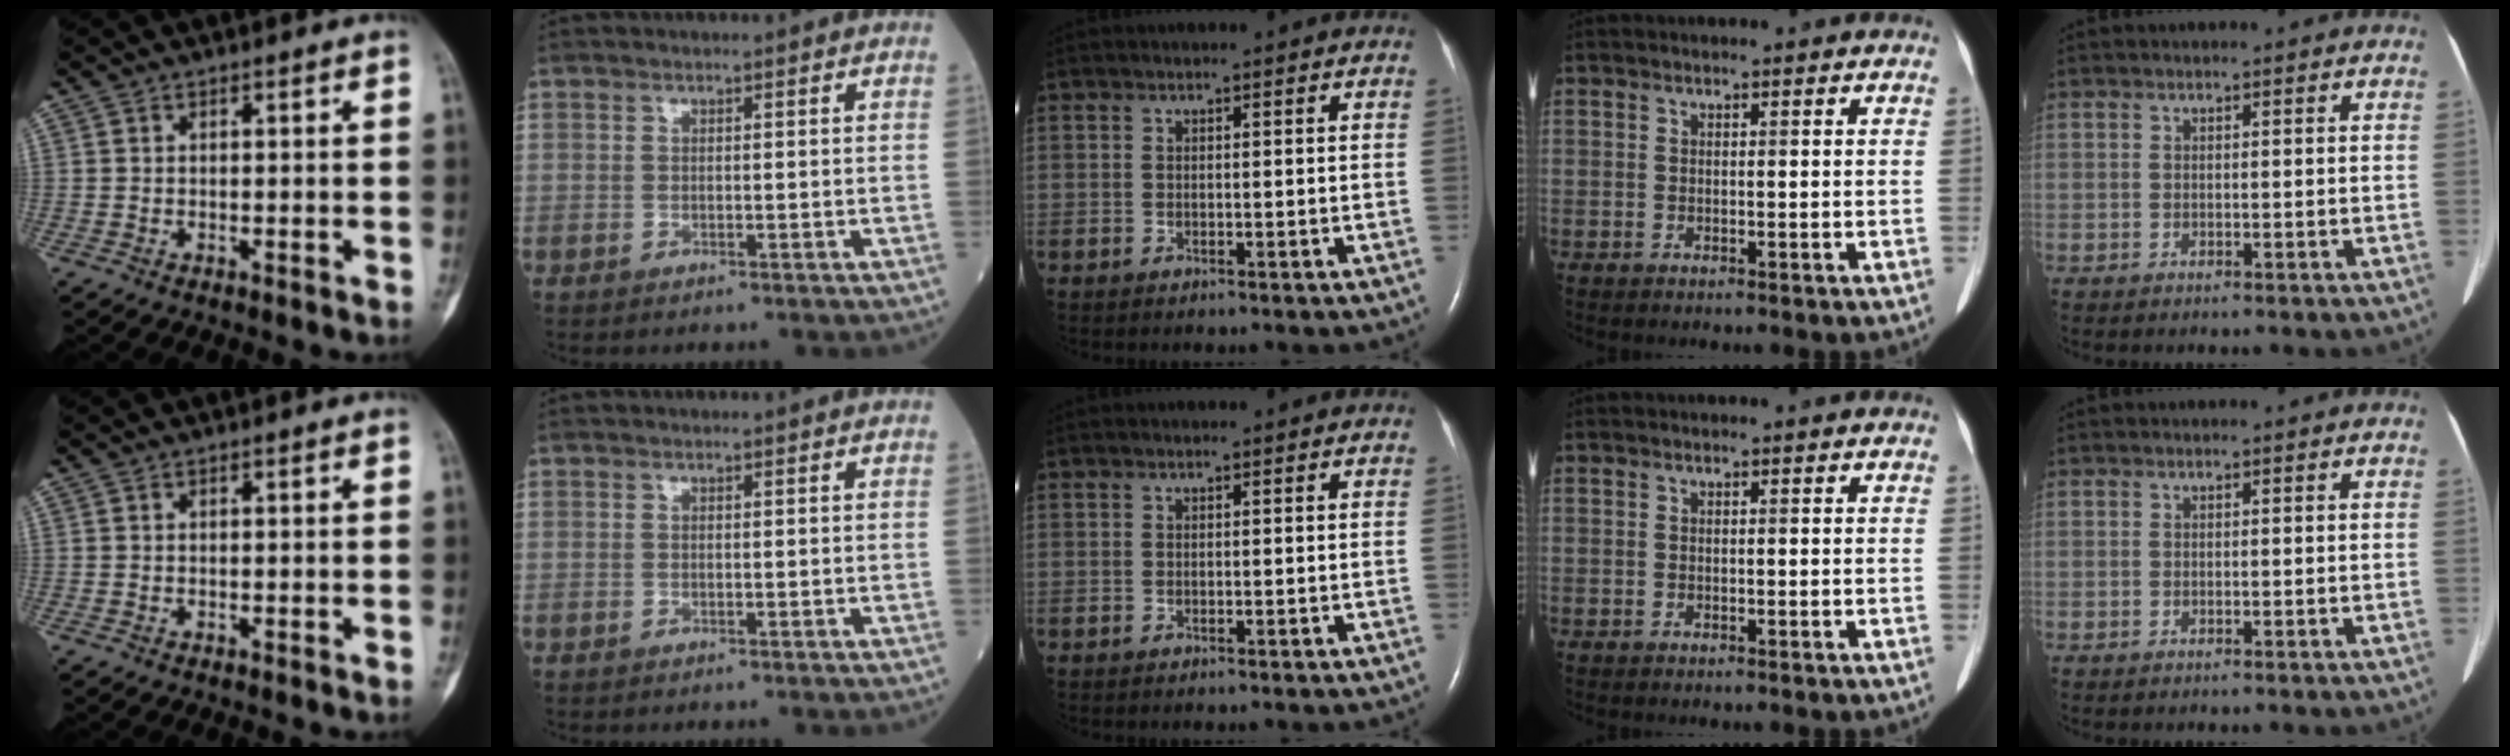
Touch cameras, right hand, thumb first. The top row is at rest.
{}